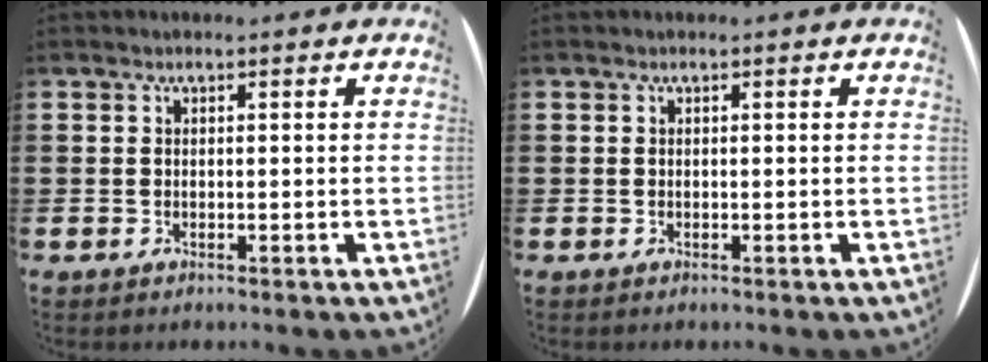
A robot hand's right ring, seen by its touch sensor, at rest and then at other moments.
{"total": 0.0}